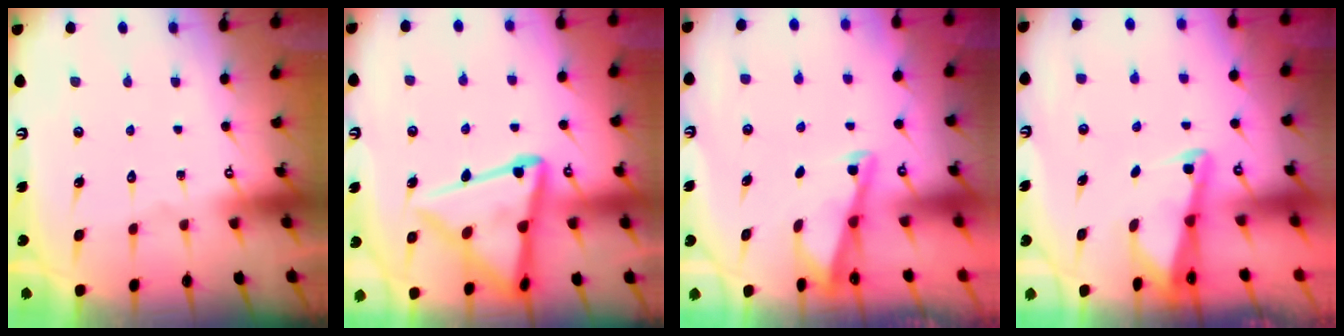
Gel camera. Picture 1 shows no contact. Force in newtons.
{"total": 16.5, "press": 16.5, "slide": 1.4}
{"total": 2.7, "press": 2.7, "slide": 0.2}
{"total": 2.3, "press": 2.3, "slide": 0.3}